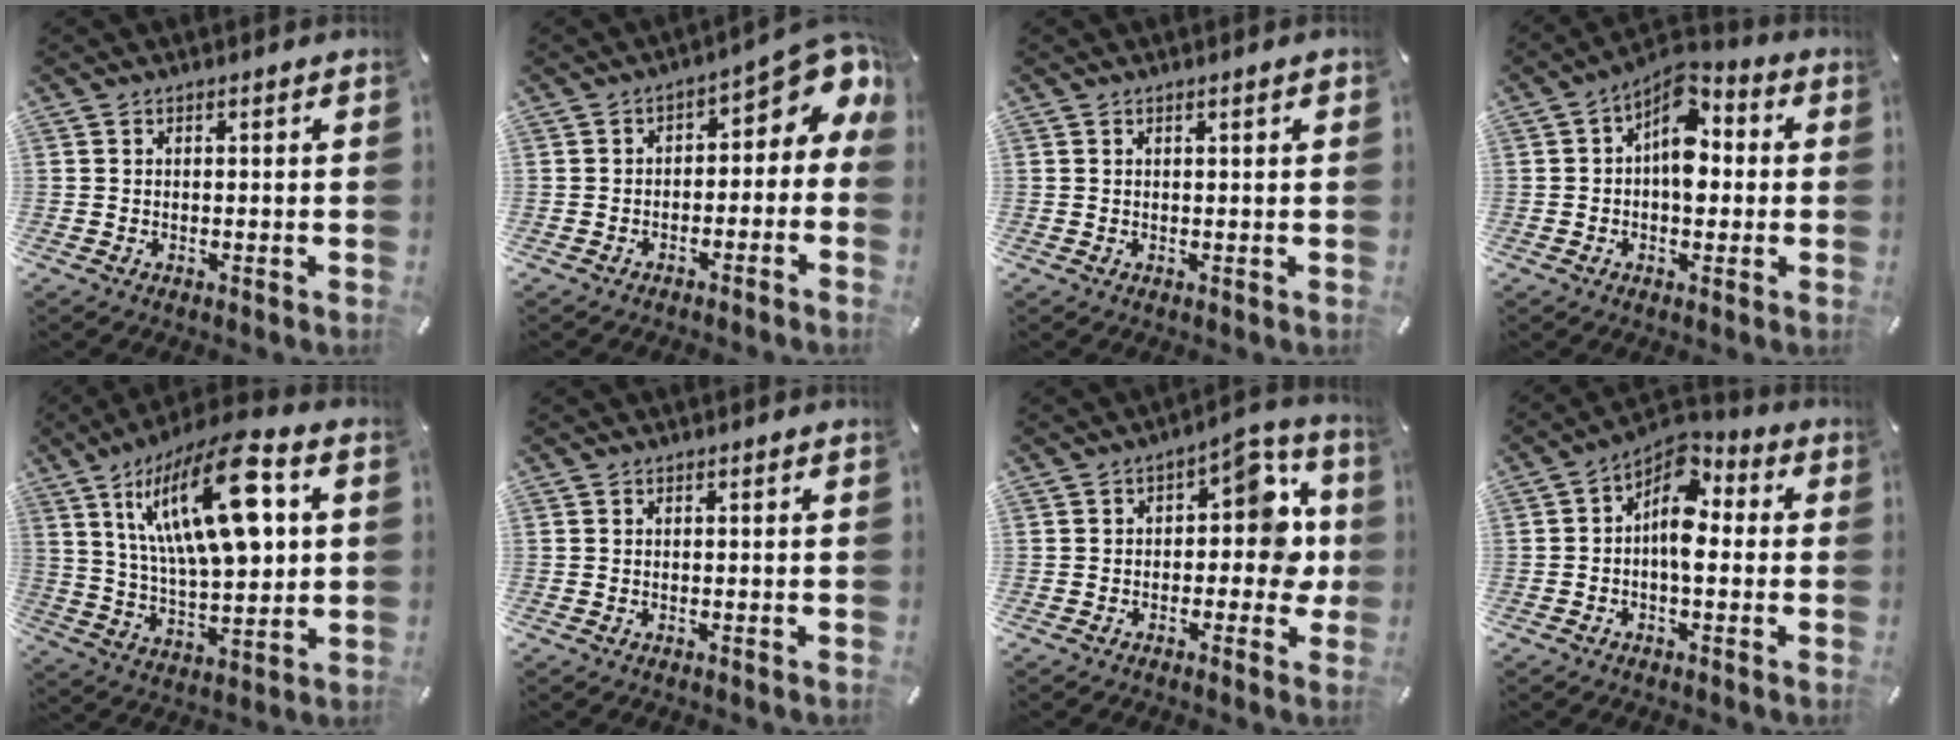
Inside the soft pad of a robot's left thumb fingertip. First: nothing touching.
{"total": 7.2, "force": [2.5, 4.1, 5.4], "torque": [-0.058, -0.030, 0.040]}
{"total": 1.4, "force": [0.4, 0.2, 1.3], "torque": [-0.025, 0.002, 0.007]}
{"total": 9.3, "force": [1.1, 6.0, 7.0], "torque": [-0.098, -0.015, 0.015]}
{"total": 23.5, "force": [8.8, 9.0, 19.8], "torque": [-0.357, -0.035, 0.130]}
{"total": 0.0}
{"total": 11.6, "force": [1.6, 6.6, 9.5], "torque": [-0.109, -0.008, 0.024]}
{"total": 9.1, "force": [0.3, 5.4, 7.3], "torque": [-0.115, -0.014, 0.004]}